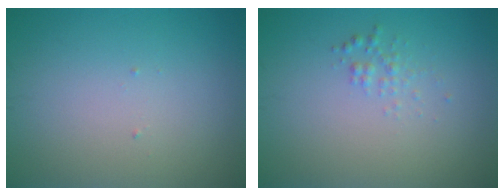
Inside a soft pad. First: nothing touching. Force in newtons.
{"total": 1.0, "press": 1.0, "slide": 0.0}